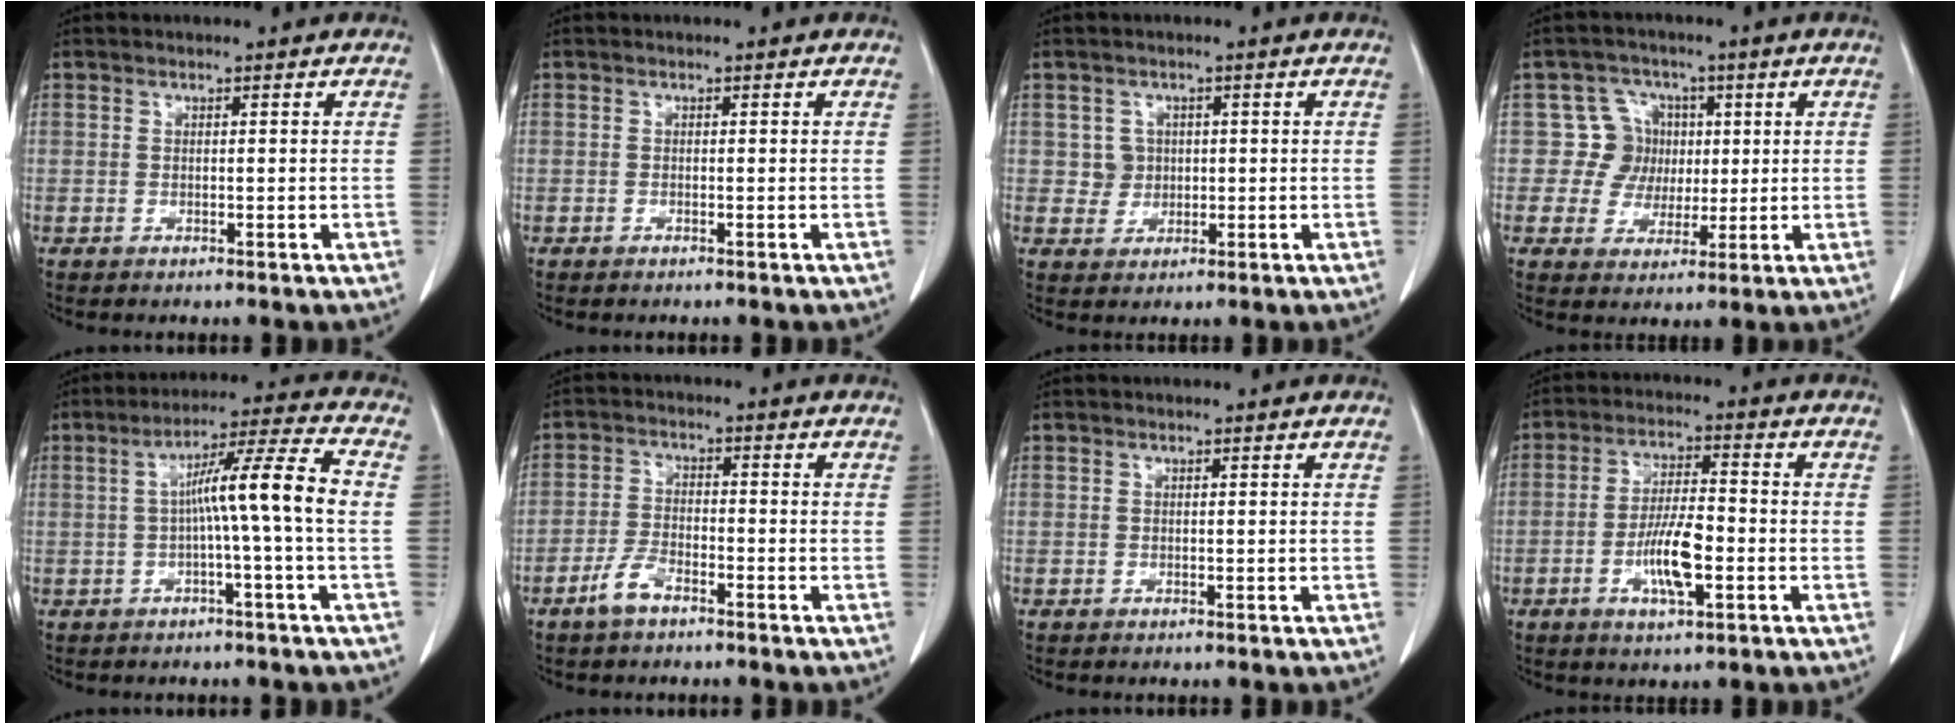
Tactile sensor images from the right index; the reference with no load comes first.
{"total": 0.0}
{"total": 2.9, "force": [0.5, 2.8, 0.2], "torque": [0.002, 0.006, 0.012]}
{"total": 6.3, "force": [1.0, 6.2, 0.4], "torque": [0.007, 0.019, 0.019]}
{"total": 9.5, "force": [-0.4, -1.4, 9.4], "torque": [-0.156, 0.022, -0.006]}
{"total": 4.4, "force": [-3.1, 1.6, 2.6], "torque": [-0.060, 0.002, -0.059]}
{"total": 0.0}
{"total": 8.1, "force": [-2.5, 2.0, 7.5], "torque": [-0.145, 0.001, -0.044]}